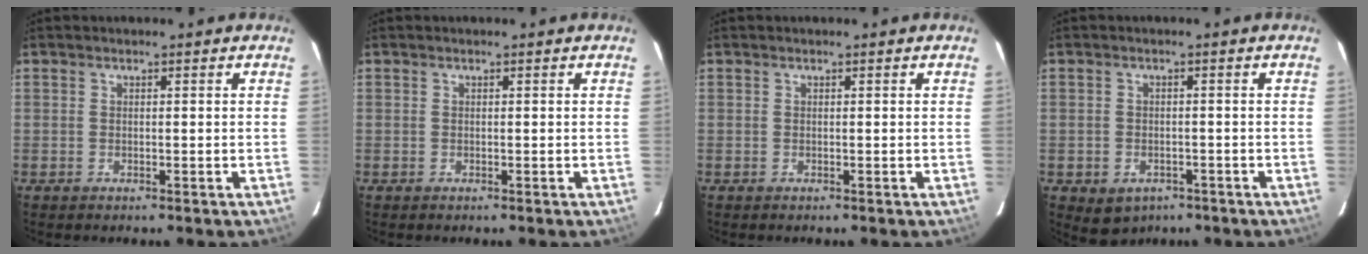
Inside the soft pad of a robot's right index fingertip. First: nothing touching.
{"total": 0.0}
{"total": 0.0}
{"total": 5.3, "force": [-2.8, 4.0, 1.9], "torque": [-0.041, -0.002, -0.028]}